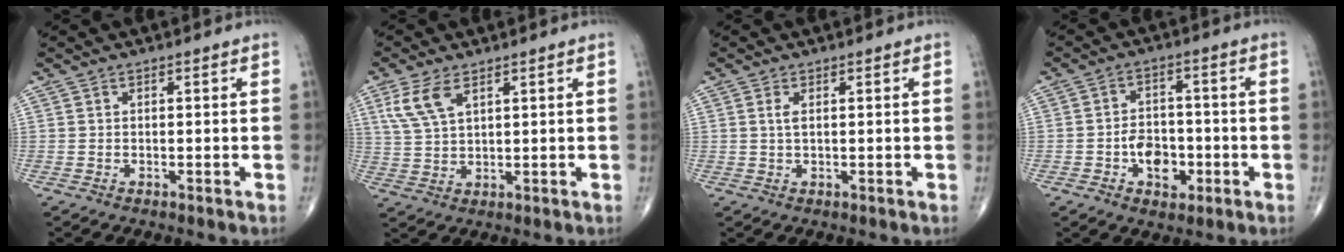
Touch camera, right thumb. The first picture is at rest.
{"total": 6.5, "force": [3.3, 2.9, 4.8], "torque": [-0.107, -0.004, 0.075]}
{"total": 1.6, "force": [0.5, 0.7, 1.4], "torque": [-0.033, 0.002, 0.012]}
{"total": 7.6, "force": [-2.3, 5.2, 5.0], "torque": [-0.051, 0.017, -0.038]}